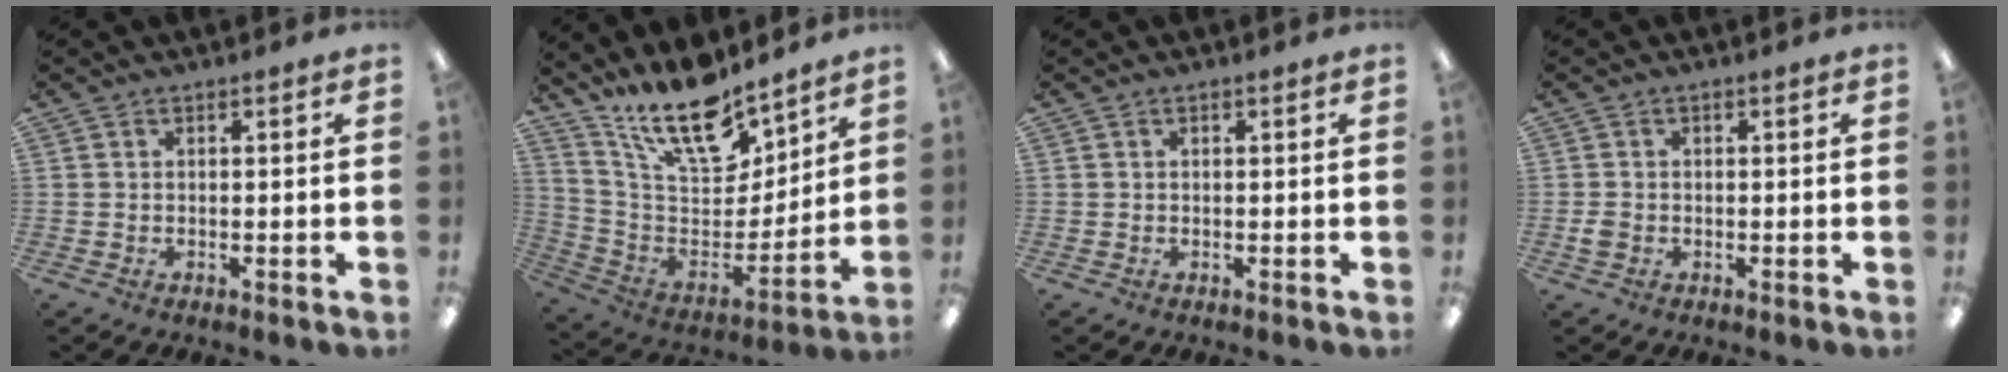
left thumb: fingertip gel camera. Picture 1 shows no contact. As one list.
[{"total": 18.6, "force": [14.6, 7.1, 9.1], "torque": [-0.166, -0.101, 0.259]}, {"total": 0.0}, {"total": 1.8, "force": [-0.5, 1.4, 1.0], "torque": [-0.016, 0.004, -0.009]}]